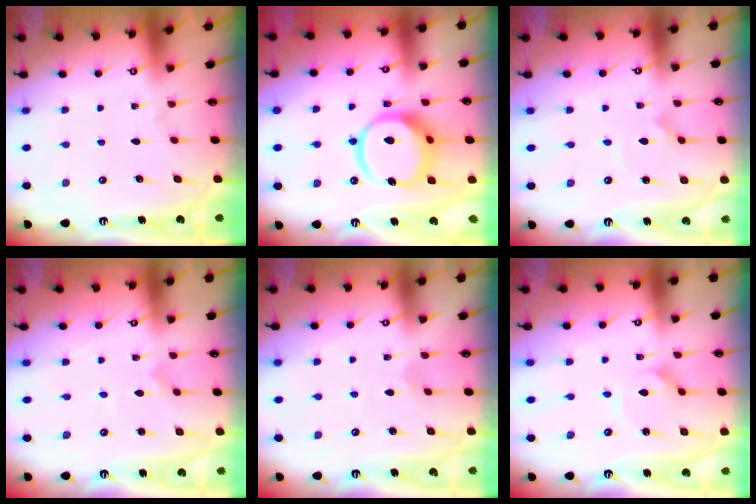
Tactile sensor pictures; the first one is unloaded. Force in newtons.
{"total": 14.7, "press": 14.5, "slide": 2.4}
{"total": 2.1, "press": 2.1, "slide": 0.0}
{"total": 0.0}
{"total": 2.6, "press": 2.6, "slide": 0.2}
{"total": 3.5, "press": 3.5, "slide": 0.1}